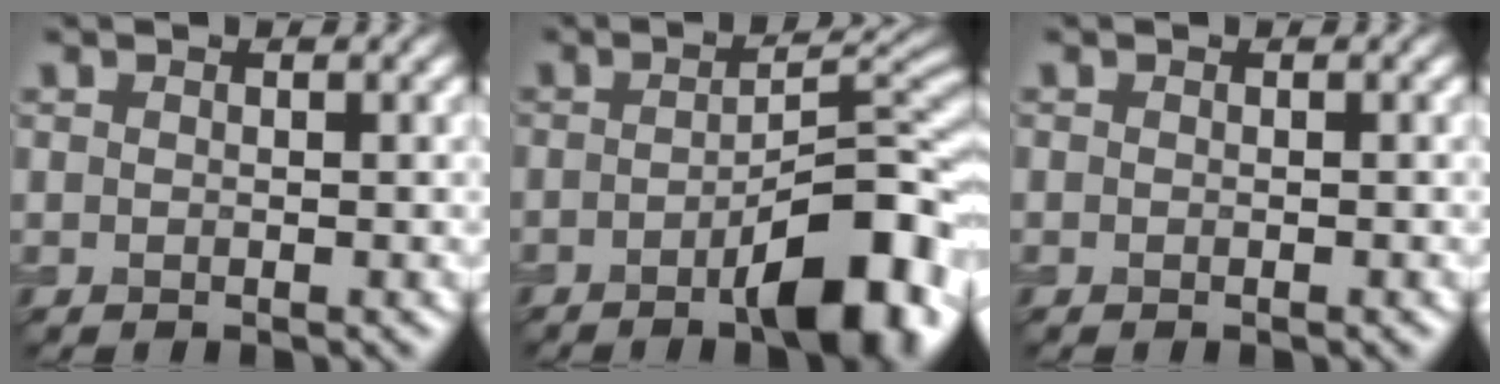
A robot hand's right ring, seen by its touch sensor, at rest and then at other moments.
{"total": 9.2, "force": [-3.8, 2.4, 8.1], "torque": [-0.103, 0.011, -0.047]}
{"total": 0.0}